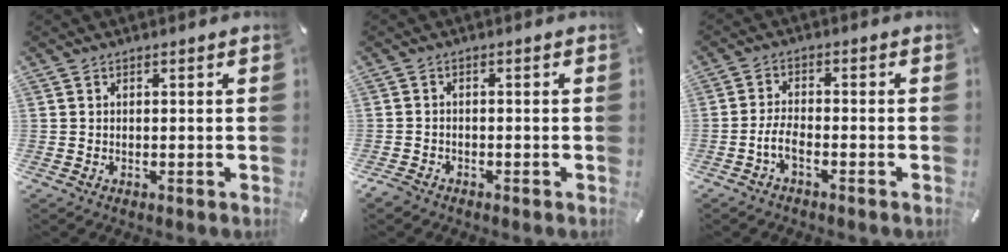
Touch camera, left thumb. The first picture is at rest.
{"total": 2.3, "force": [-1.8, 1.3, 0.8], "torque": [-0.019, 0.008, -0.037]}
{"total": 4.6, "force": [-2.3, 1.7, 3.5], "torque": [-0.080, 0.005, -0.047]}